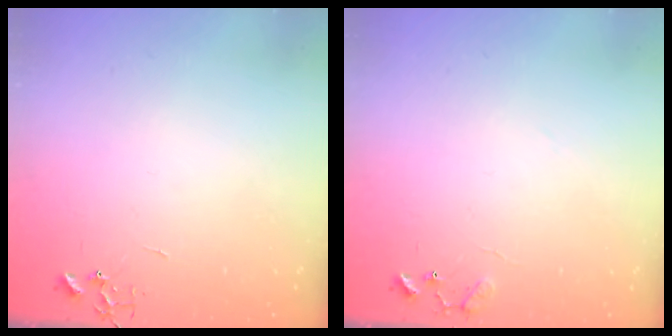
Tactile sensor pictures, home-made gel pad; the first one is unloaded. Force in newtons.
{"total": 8.6, "press": 8.6, "slide": 0.5}